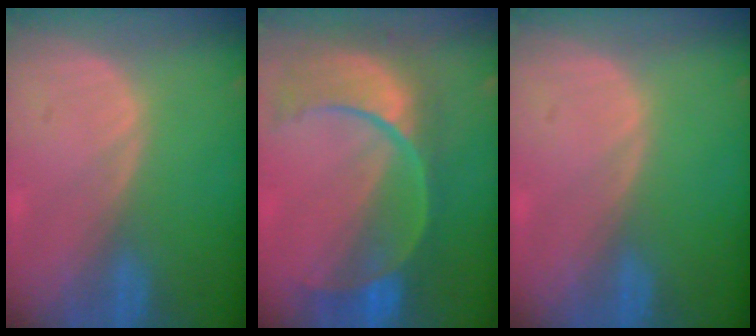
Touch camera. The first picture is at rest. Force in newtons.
{"total": 11.1, "press": 9.4, "slide": 5.9}
{"total": 0.0}